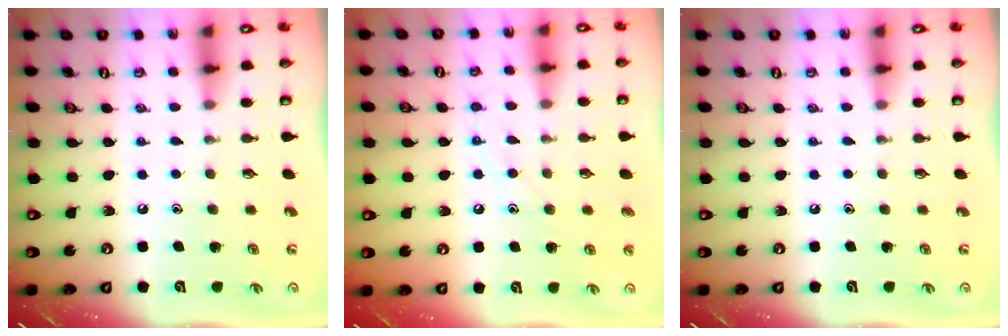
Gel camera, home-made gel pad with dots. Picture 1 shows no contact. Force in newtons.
{"total": 8.5, "press": 8.4, "slide": 0.7}
{"total": 0.0}